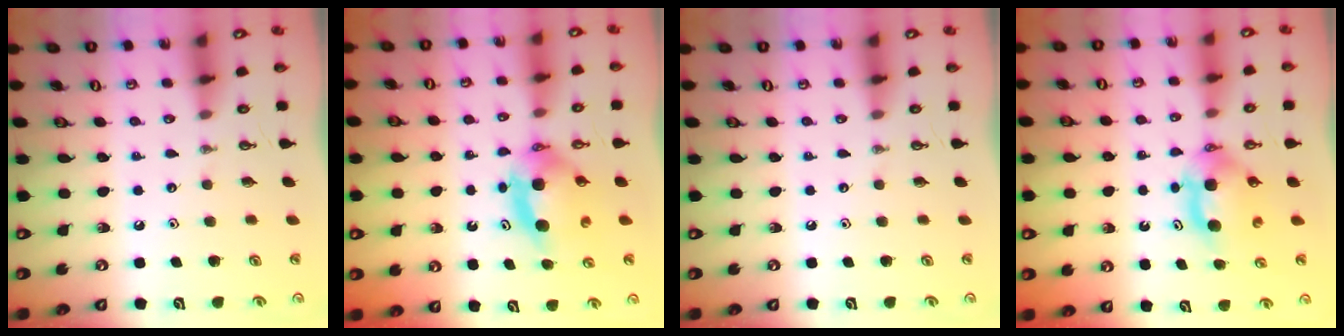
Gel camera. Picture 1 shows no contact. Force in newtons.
{"total": 5.5, "press": 5.1, "slide": 1.9}
{"total": 0.0}
{"total": 5.8, "press": 5.6, "slide": 1.5}